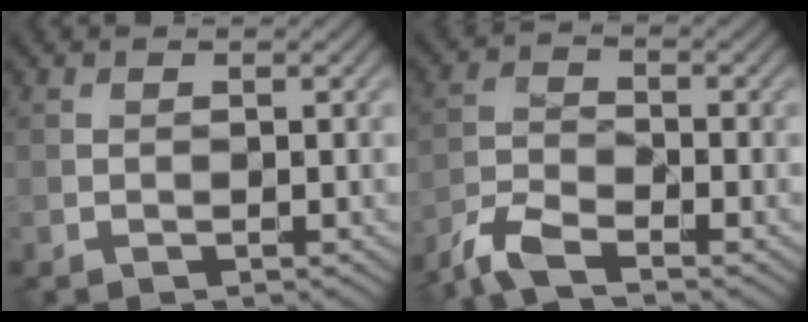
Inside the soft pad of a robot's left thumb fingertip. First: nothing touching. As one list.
[{"total": 5.5, "force": [-4.4, 1.2, 3.1], "torque": [-0.072, -0.009, -0.101]}]